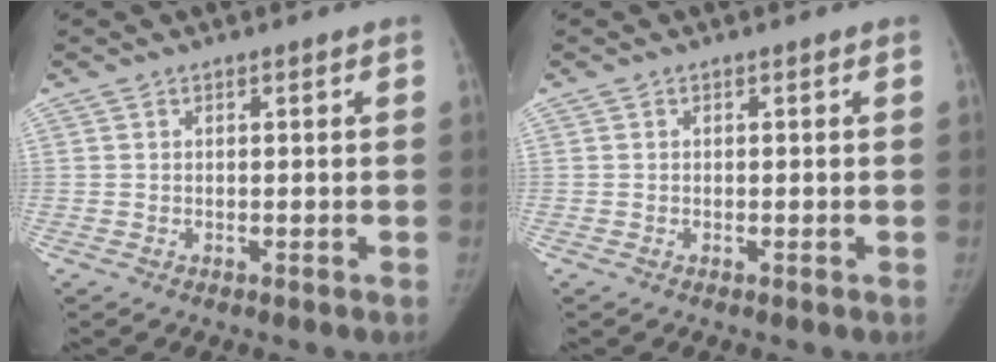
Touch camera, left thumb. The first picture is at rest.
{"total": 0.0}